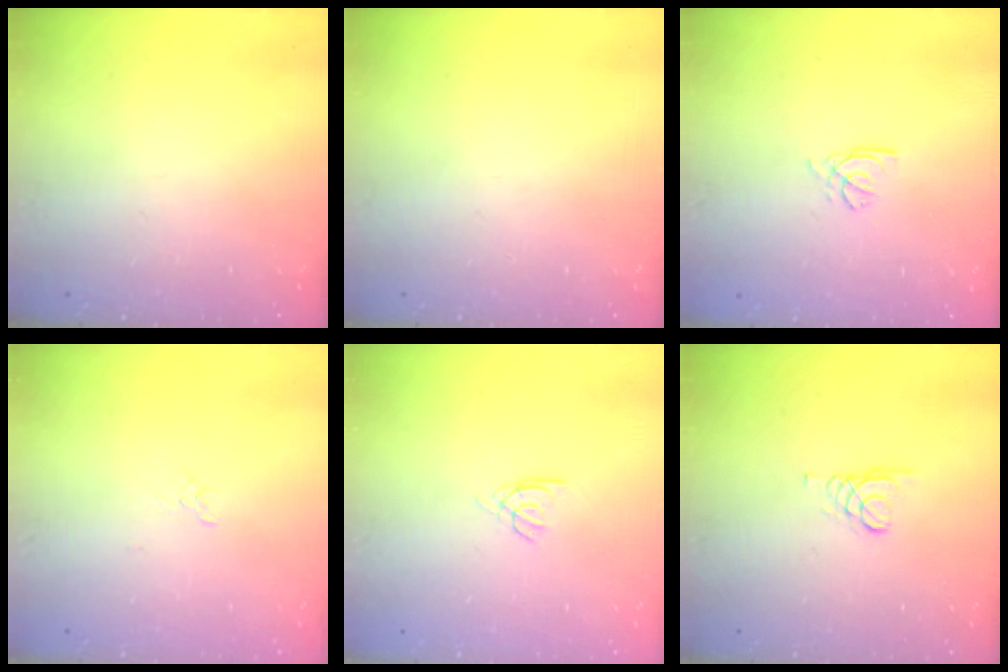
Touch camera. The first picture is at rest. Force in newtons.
{"total": 0.0}
{"total": 2.6, "press": 2.6, "slide": 0.3}
{"total": 3.5, "press": 3.5, "slide": 0.2}
{"total": 2.1, "press": 2.1, "slide": 0.2}
{"total": 1.6, "press": 1.5, "slide": 0.2}